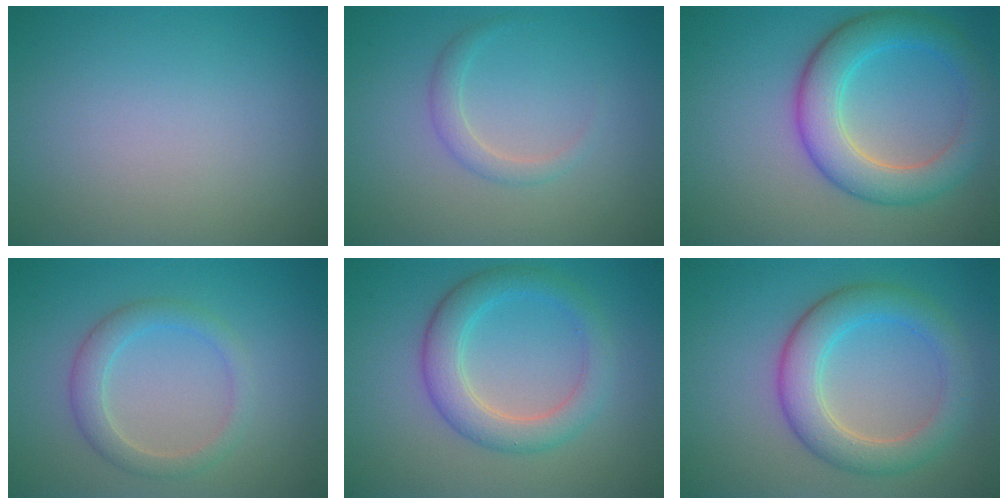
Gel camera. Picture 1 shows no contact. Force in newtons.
{"total": 1.6, "press": 1.6, "slide": 0.1}
{"total": 6.0, "press": 6.0, "slide": 0.3}
{"total": 2.7, "press": 2.7, "slide": 0.1}
{"total": 4.4, "press": 4.4, "slide": 0.1}
{"total": 5.2, "press": 5.2, "slide": 0.2}